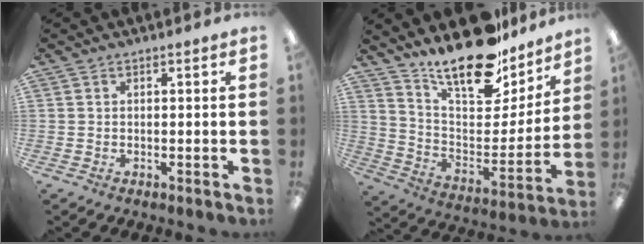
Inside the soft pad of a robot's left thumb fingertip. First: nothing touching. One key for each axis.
{"total": 20.1, "fx": 17.0, "fy": 6.6, "fz": 8.5, "tx": -0.139, "ty": -0.126, "tz": 0.295}